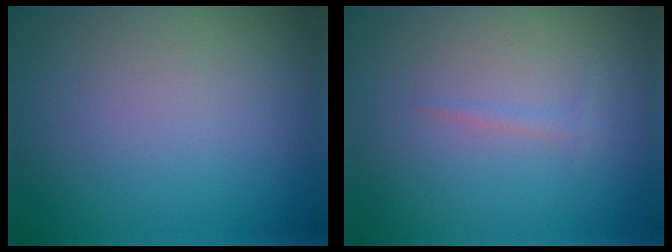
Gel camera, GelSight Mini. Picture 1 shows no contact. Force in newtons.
{"total": 0.7, "press": 0.7, "slide": 0.0}